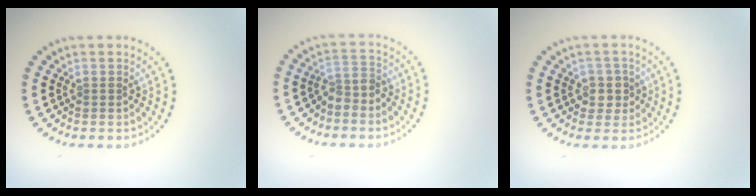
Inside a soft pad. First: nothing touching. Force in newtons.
{"total": 2.2, "press": 1.6, "slide": 1.5}
{"total": 2.0, "press": 1.8, "slide": 1.0}